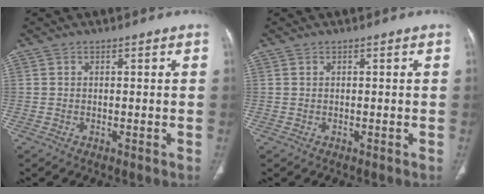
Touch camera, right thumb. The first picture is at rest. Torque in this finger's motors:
{"motor_torque": [0.19, 0.02, 0.12, -0.11, -0.03]}